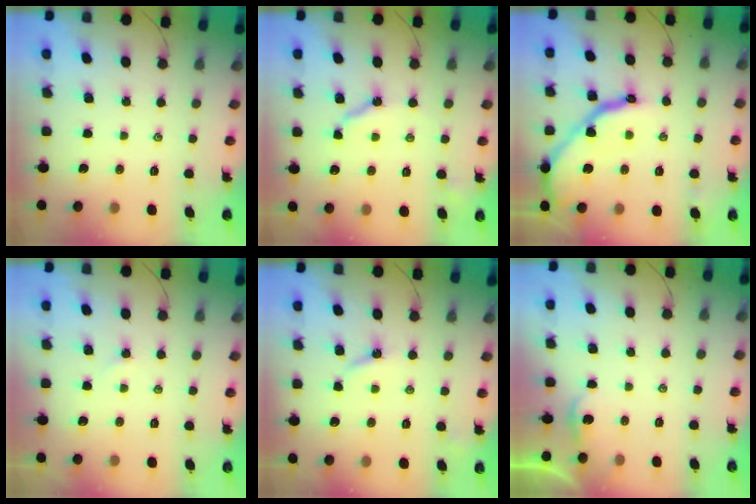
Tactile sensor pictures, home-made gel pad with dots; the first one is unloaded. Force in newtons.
{"total": 6.3, "press": 6.3, "slide": 0.6}
{"total": 14.1, "press": 14.1, "slide": 1.4}
{"total": 1.3, "press": 1.3, "slide": 0.3}
{"total": 3.7, "press": 3.7, "slide": 0.5}
{"total": 1.2, "press": 1.2, "slide": 0.1}